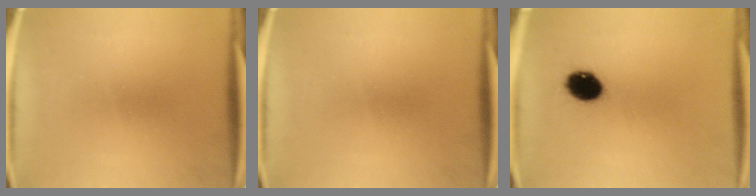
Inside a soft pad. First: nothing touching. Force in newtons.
{"total": 0.0}
{"total": 7.8}